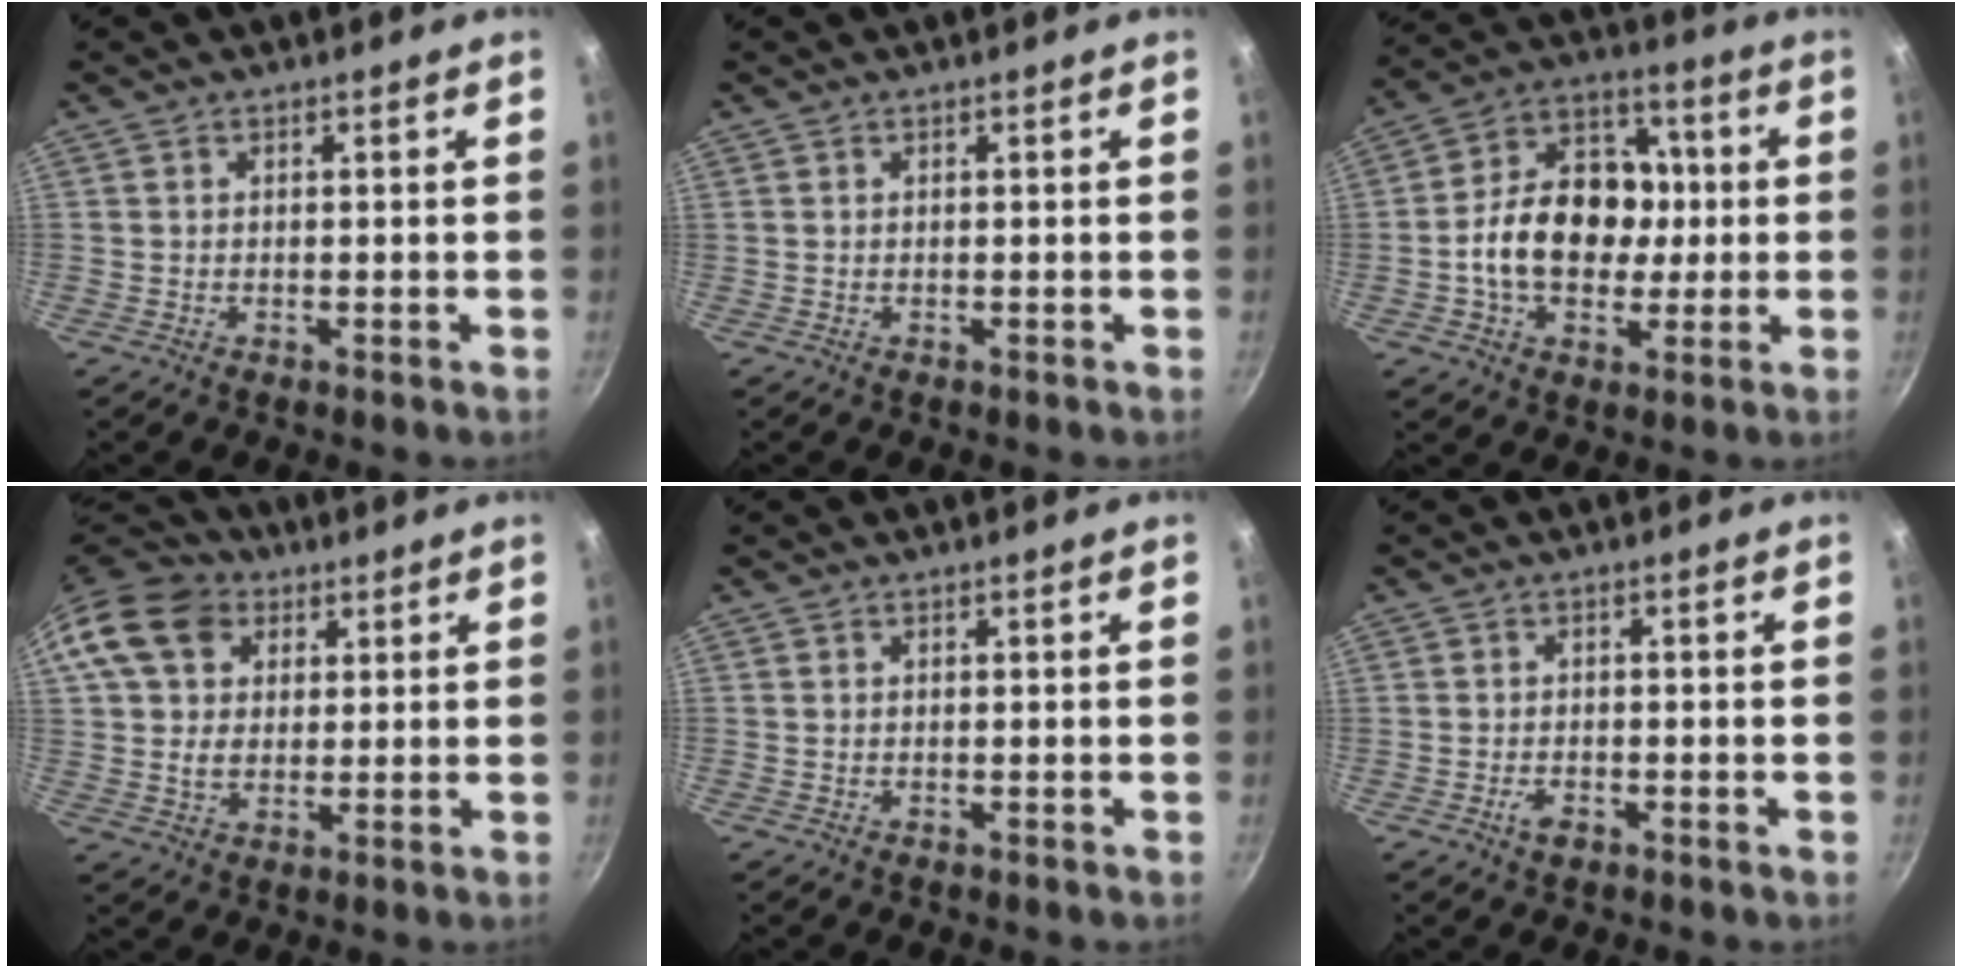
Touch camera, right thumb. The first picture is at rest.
{"total": 0.0}
{"total": 17.0, "force": [-0.9, 12.6, 11.4], "torque": [-0.147, 0.032, -0.031]}
{"total": 14.9, "force": [5.1, 11.6, 7.9], "torque": [-0.146, 0.015, 0.081]}
{"total": 0.0}
{"total": 2.3, "force": [-1.3, 1.1, 1.6], "torque": [-0.030, 0.009, -0.026]}